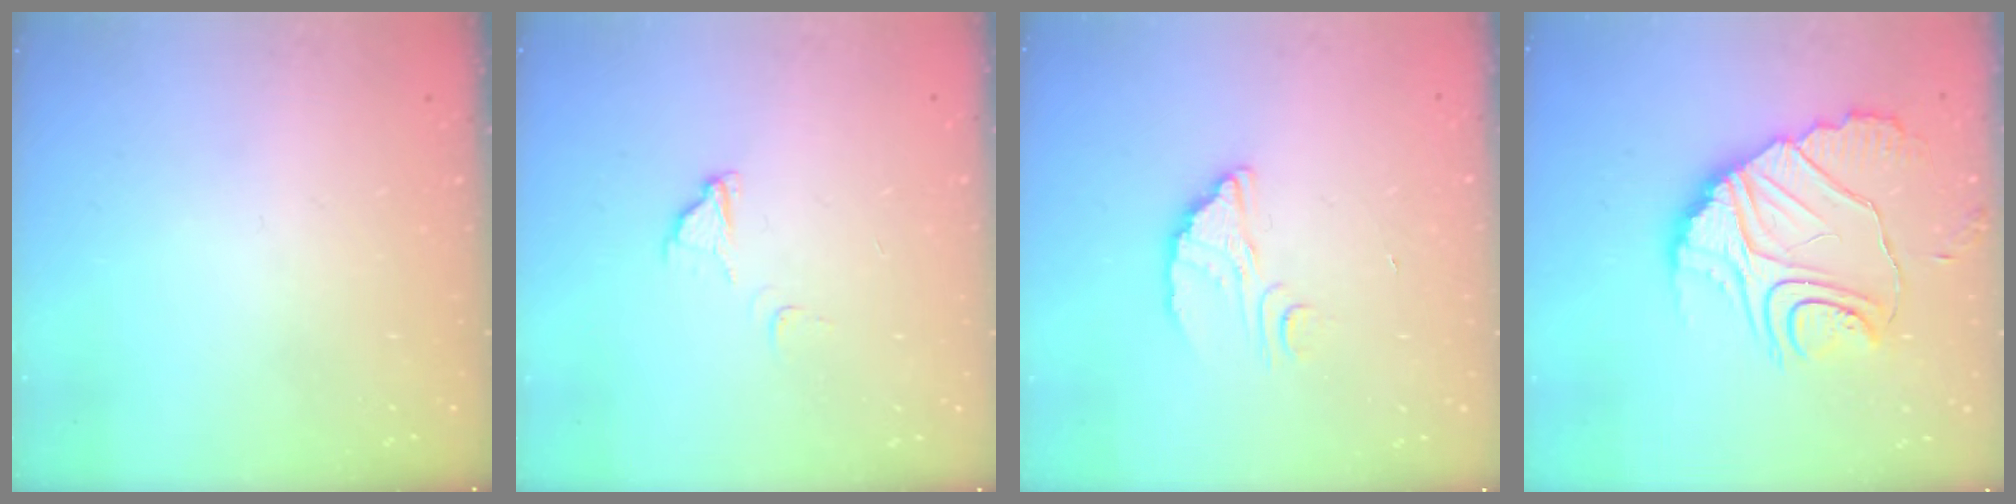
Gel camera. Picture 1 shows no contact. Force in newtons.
{"total": 4.2, "press": 4.1, "slide": 0.3}
{"total": 3.1, "press": 3.1, "slide": 0.2}
{"total": 14.2, "press": 14.1, "slide": 0.8}